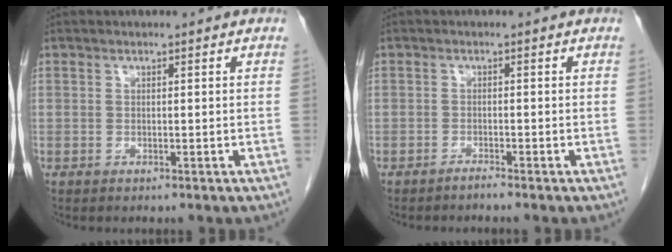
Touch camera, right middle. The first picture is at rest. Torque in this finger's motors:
{"motor_torque": [0.04, -0.04, -0.04, 0.01]}